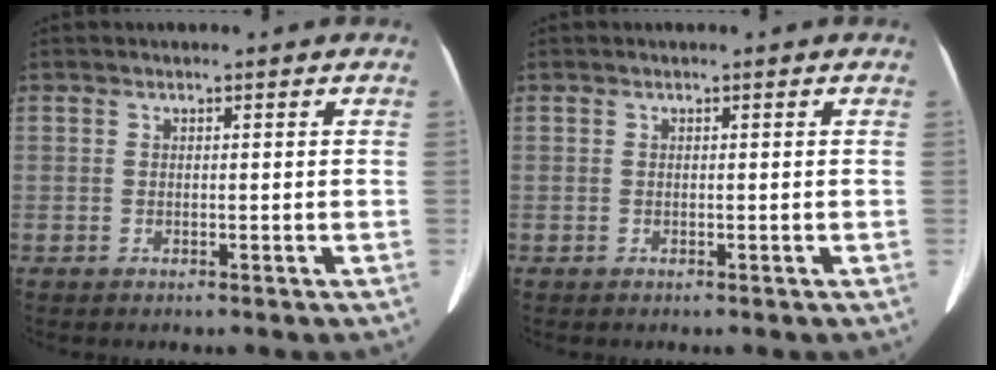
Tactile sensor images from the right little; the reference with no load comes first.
{"total": 0.0}